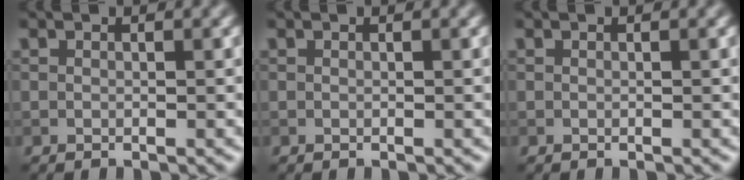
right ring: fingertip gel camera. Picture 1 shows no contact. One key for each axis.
{"total": 0.0}
{"total": 0.0}